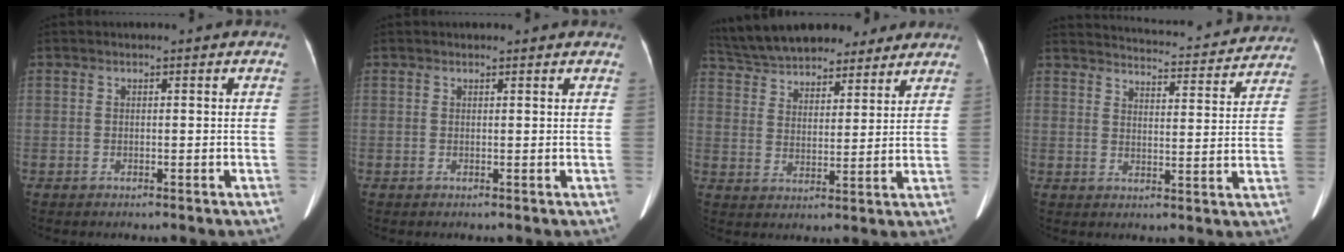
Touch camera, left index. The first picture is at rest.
{"total": 2.5, "force": [2.3, 0.5, 0.8], "torque": [-0.011, 0.003, 0.022]}
{"total": 21.5, "force": [18.3, 7.1, 8.6], "torque": [-0.168, 0.034, 0.278]}
{"total": 19.8, "force": [18.9, 2.9, 5.1], "torque": [-0.065, -0.028, 0.229]}